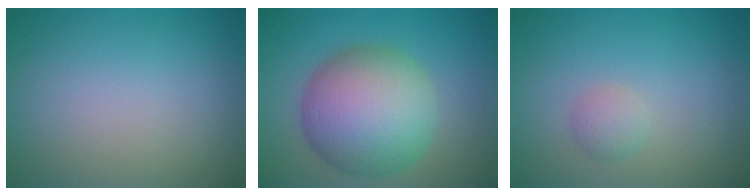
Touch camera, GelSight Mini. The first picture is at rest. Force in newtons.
{"total": 10.4, "press": 10.4, "slide": 0.3}
{"total": 1.3, "press": 1.3, "slide": 0.0}